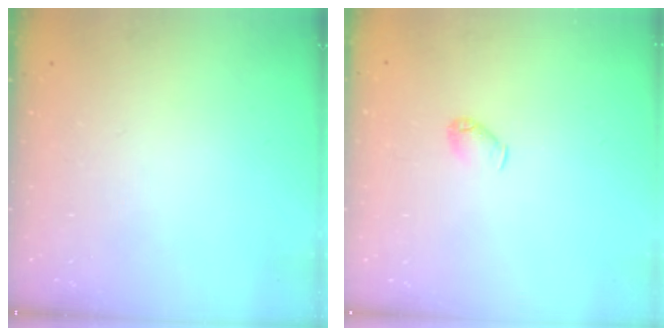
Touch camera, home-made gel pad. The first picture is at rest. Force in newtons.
{"total": 4.2, "press": 4.1, "slide": 0.9}